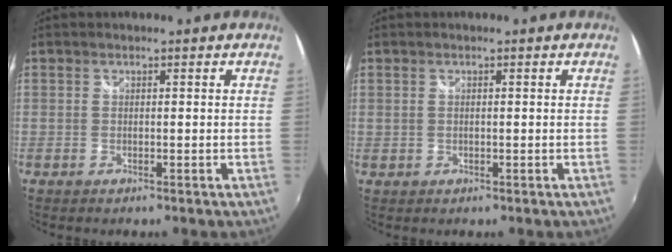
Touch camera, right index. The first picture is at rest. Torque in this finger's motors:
{"motor_torque": [-0.01, 0.05, 0.02, 0.00]}